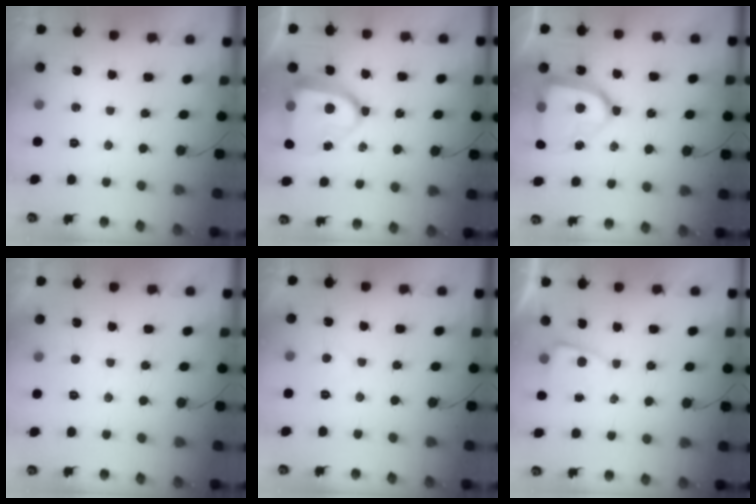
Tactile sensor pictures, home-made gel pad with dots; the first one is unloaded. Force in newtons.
{"total": 14.6, "press": 14.6, "slide": 1.1}
{"total": 18.3, "press": 18.2, "slide": 1.5}
{"total": 1.6, "press": 1.6, "slide": 0.2}
{"total": 2.8, "press": 2.8, "slide": 0.1}
{"total": 2.8, "press": 2.8, "slide": 0.2}